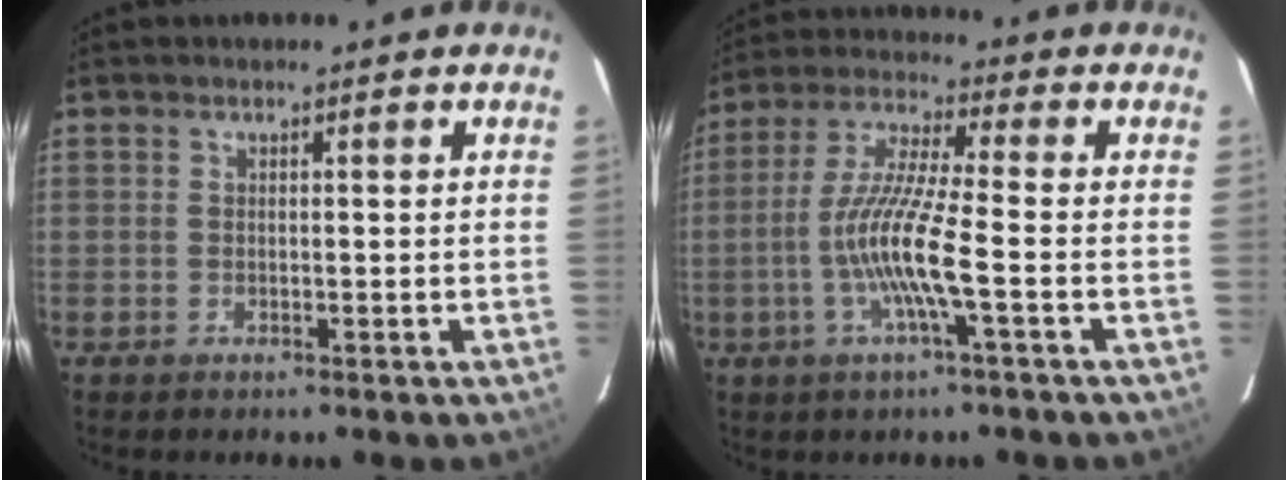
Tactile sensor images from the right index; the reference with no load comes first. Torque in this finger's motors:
{"motor_torque": [1.42, -0.58, 0.91, 0.21]}